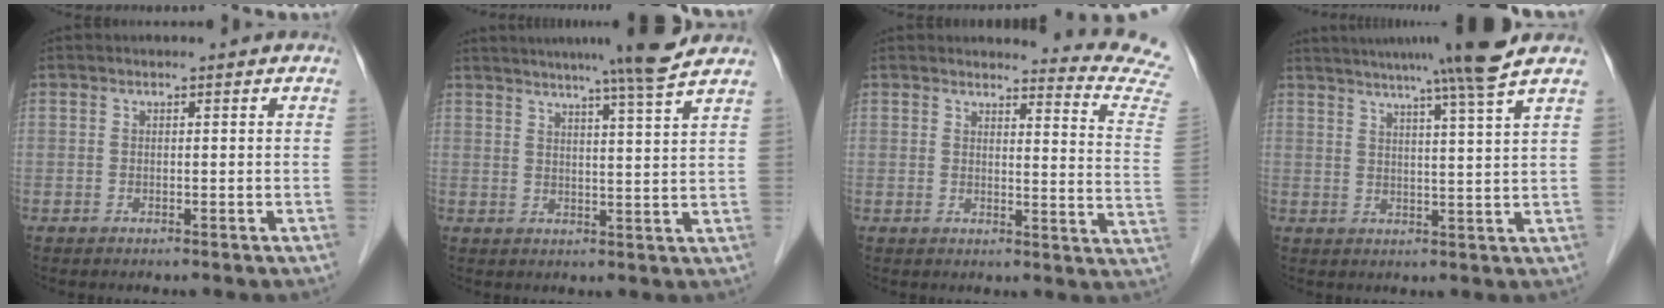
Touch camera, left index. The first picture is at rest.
{"total": 10.6, "force": [9.1, -1.6, 5.2], "torque": [-0.080, 0.001, 0.113]}
{"total": 11.6, "force": [11.5, -1.7, 0.2], "torque": [-0.002, -0.135, 0.101]}
{"total": 11.3, "force": [9.4, -2.5, 5.8], "torque": [-0.092, -0.012, 0.123]}